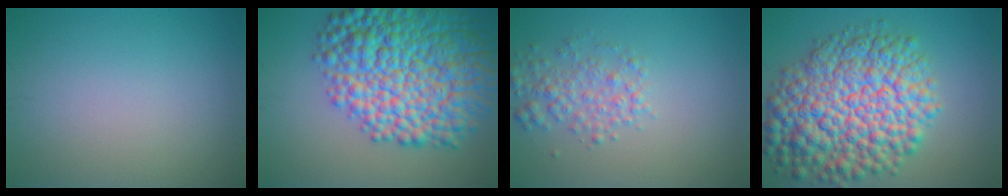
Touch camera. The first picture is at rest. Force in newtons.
{"total": 13.4, "press": 13.4, "slide": 0.0}
{"total": 2.7, "press": 2.7, "slide": 0.1}
{"total": 12.8, "press": 12.8, "slide": 0.4}